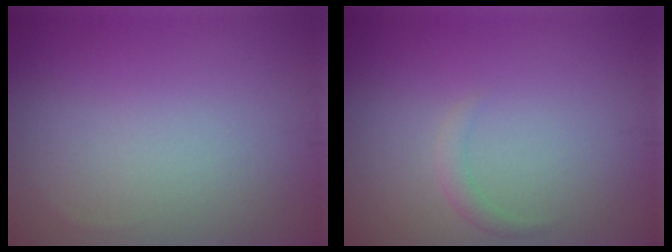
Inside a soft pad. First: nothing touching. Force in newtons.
{"total": 1.0, "press": 1.0, "slide": 0.0}